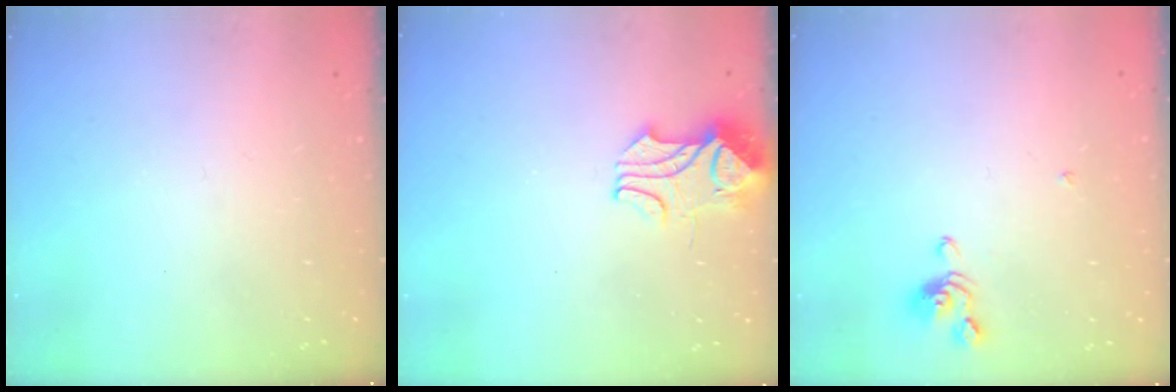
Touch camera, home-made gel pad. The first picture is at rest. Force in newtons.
{"total": 2.0, "press": 1.8, "slide": 0.8}
{"total": 2.1, "press": 2.1, "slide": 0.3}